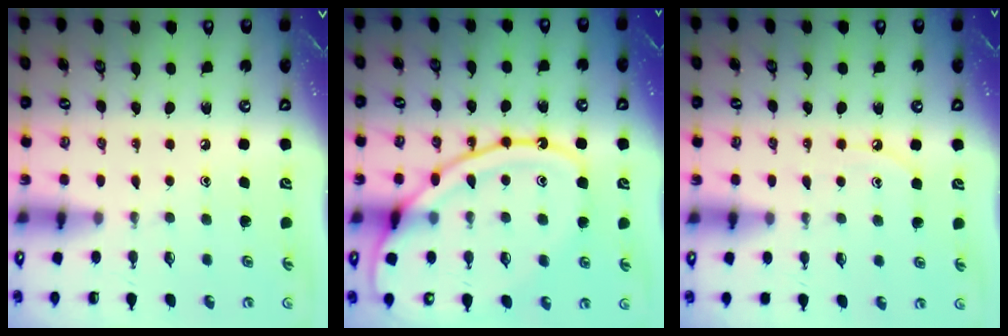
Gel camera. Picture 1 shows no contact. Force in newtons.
{"total": 15.7, "press": 15.6, "slide": 1.4}
{"total": 6.2, "press": 6.1, "slide": 0.6}